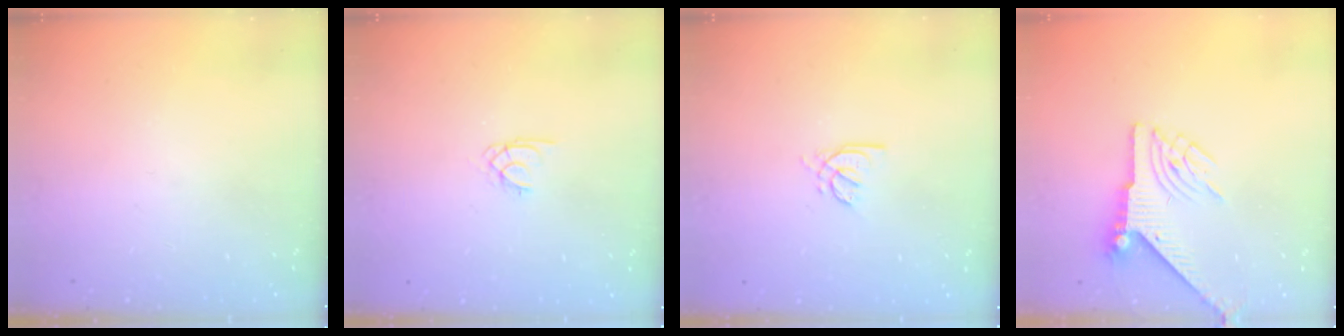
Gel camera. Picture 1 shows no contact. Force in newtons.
{"total": 1.8, "press": 1.8, "slide": 0.3}
{"total": 2.4, "press": 2.4, "slide": 0.6}
{"total": 6.5, "press": 6.4, "slide": 1.0}